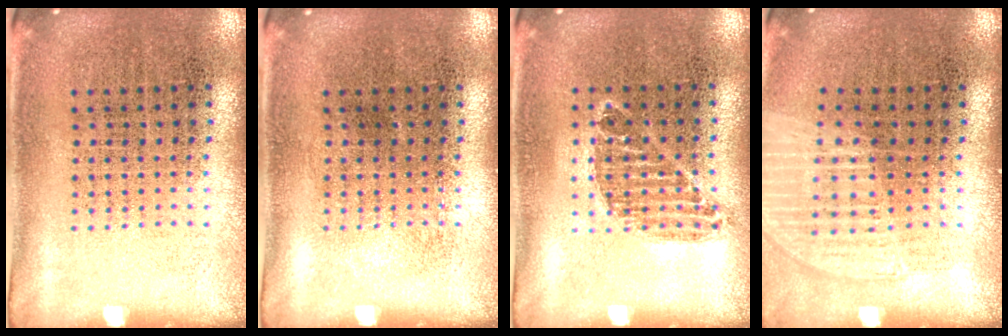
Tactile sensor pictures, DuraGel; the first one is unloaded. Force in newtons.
{"total": 0.0}
{"total": 0.7, "press": 0.7, "slide": 0.2}
{"total": 1.1, "press": 1.0, "slide": 0.3}